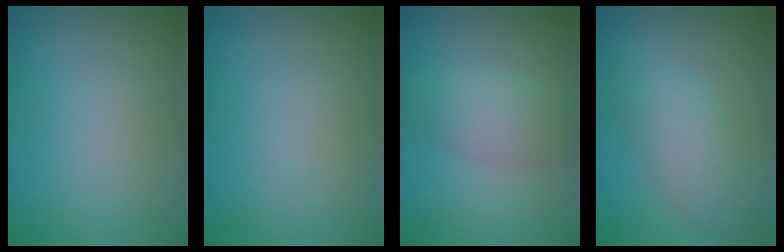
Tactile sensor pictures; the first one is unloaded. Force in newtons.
{"total": 0.0}
{"total": 2.8, "press": 2.8, "slide": 0.1}
{"total": 3.9, "press": 3.9, "slide": 0.1}